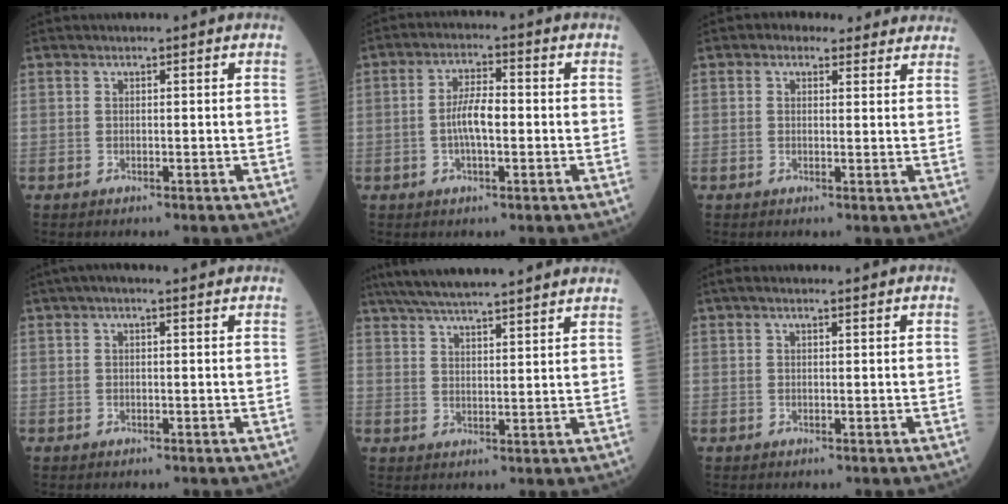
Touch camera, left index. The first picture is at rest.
{"total": 5.3, "force": [-0.7, 1.6, 5.0], "torque": [-0.107, 0.007, -0.017]}
{"total": 5.6, "force": [4.6, 2.9, 1.5], "torque": [-0.009, 0.019, 0.049]}
{"total": 3.4, "force": [2.4, 0.7, 2.3], "torque": [-0.041, 0.032, 0.034]}
{"total": 16.9, "force": [14.8, 1.4, 8.1], "torque": [-0.137, 0.039, 0.213]}
{"total": 1.7, "force": [1.2, 0.4, 1.2], "torque": [-0.028, 0.018, 0.018]}